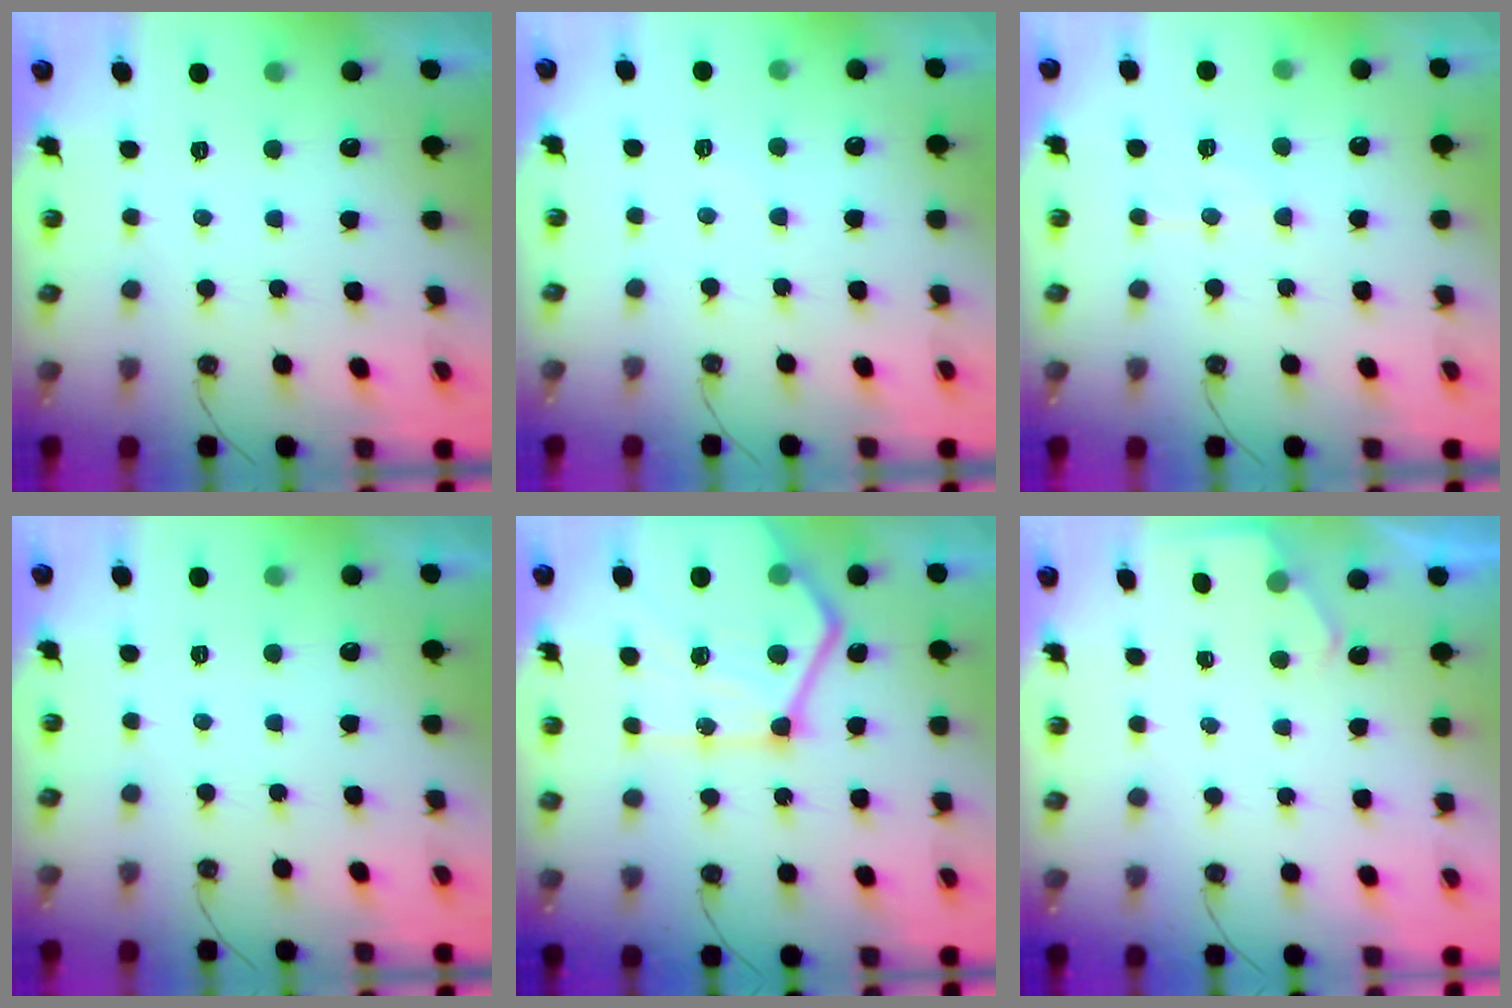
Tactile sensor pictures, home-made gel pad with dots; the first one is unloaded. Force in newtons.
{"total": 5.4, "press": 5.4, "slide": 0.7}
{"total": 7.1, "press": 7.1, "slide": 0.5}
{"total": 0.0}
{"total": 25.2, "press": 25.1, "slide": 2.7}
{"total": 1.8, "press": 1.7, "slide": 0.3}